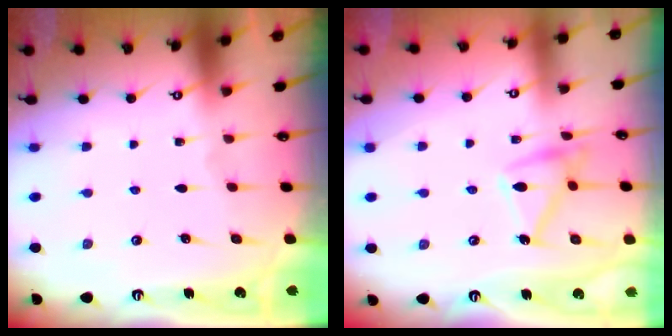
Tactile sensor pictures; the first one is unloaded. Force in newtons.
{"total": 12.9, "press": 12.9, "slide": 0.3}